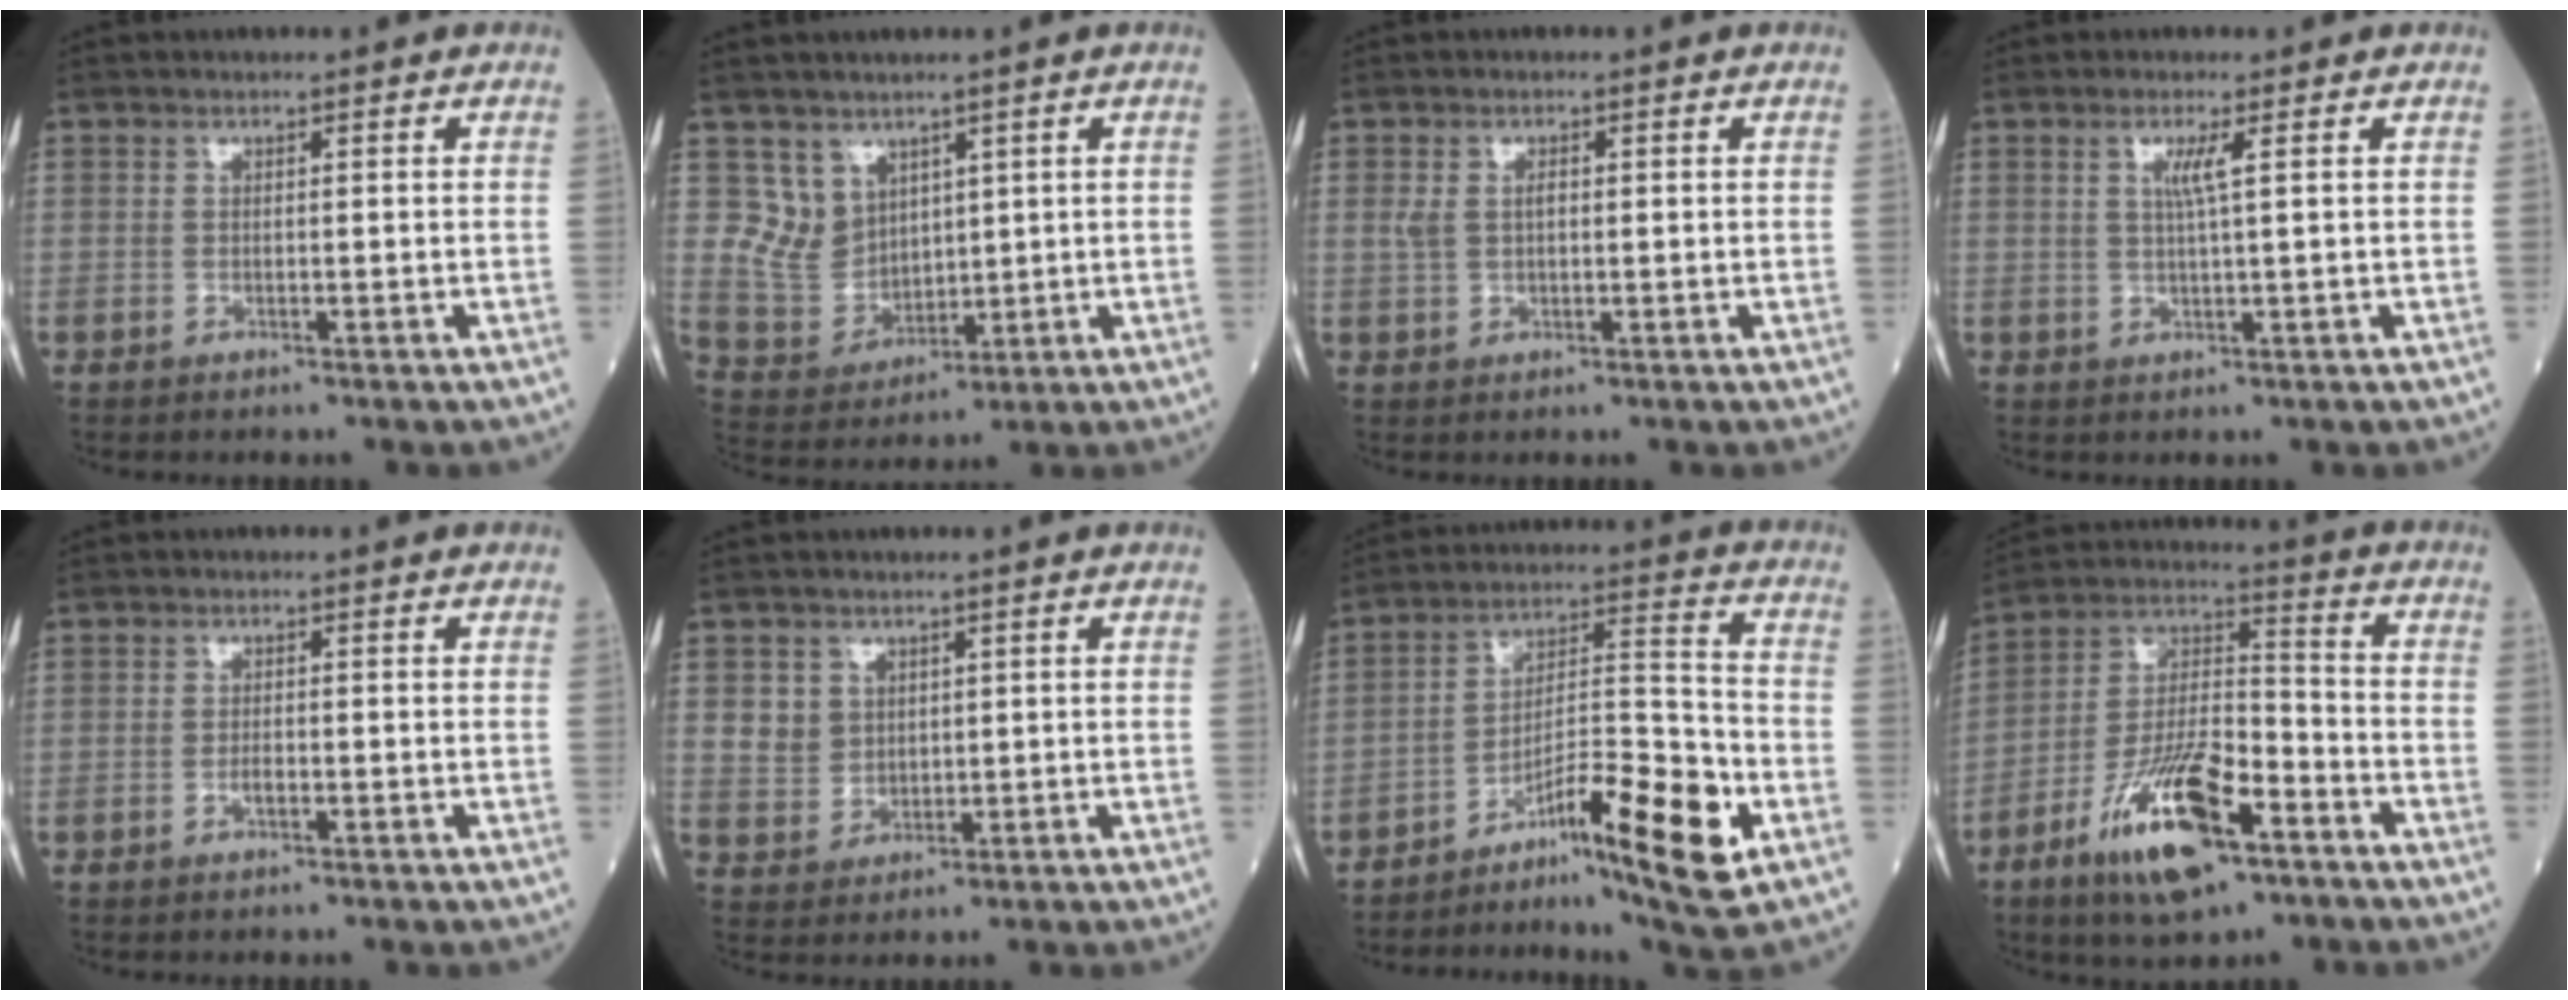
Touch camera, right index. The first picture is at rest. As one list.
[{"total": 6.6, "force": [3.4, 5.4, 1.7], "torque": [-0.044, 0.003, 0.082]}, {"total": 2.4, "force": [0.4, 1.3, 1.9], "torque": [-0.043, 0.016, 0.012]}, {"total": 2.5, "force": [0.8, -0.4, 2.3], "torque": [-0.049, -0.002, 0.016]}, {"total": 1.2, "force": [-0.5, 0.4, 1.0], "torque": [-0.022, 0.000, -0.010]}, {"total": 4.0, "force": [1.3, 3.7, 0.9], "torque": [-0.018, 0.009, 0.031]}, {"total": 14.3, "force": [-7.3, 1.3, 12.2], "torque": [-0.205, -0.002, -0.122]}, {"total": 15.7, "force": [-8.7, 4.8, 12.1], "torque": [-0.235, -0.004, -0.153]}]